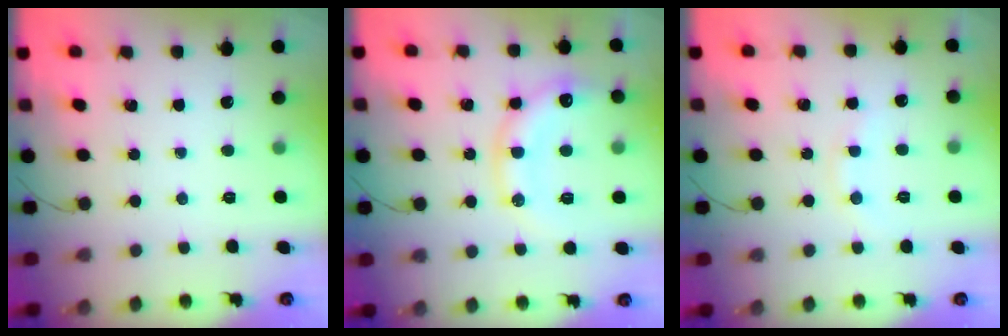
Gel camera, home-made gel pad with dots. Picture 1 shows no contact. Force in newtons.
{"total": 14.6, "press": 14.4, "slide": 2.2}
{"total": 6.9, "press": 6.7, "slide": 1.4}